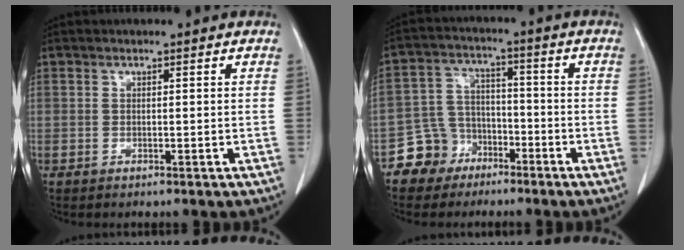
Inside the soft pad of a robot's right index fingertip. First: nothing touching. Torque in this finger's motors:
{"motor_torque": [-0.15, 0.04, -0.35, -0.21]}